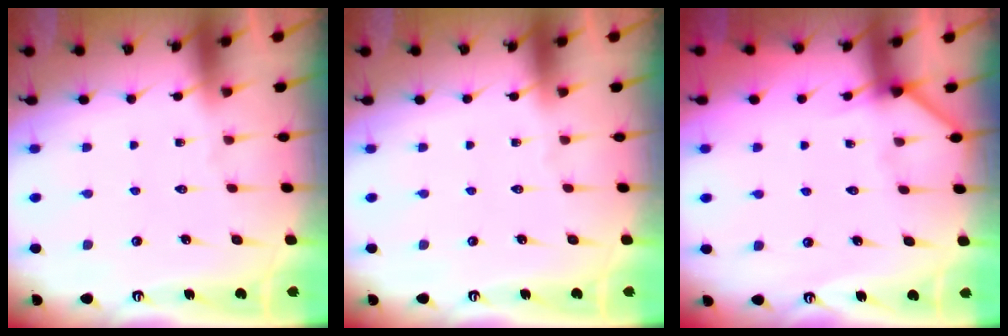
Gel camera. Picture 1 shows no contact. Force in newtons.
{"total": 0.0}
{"total": 3.7, "press": 3.7, "slide": 0.5}